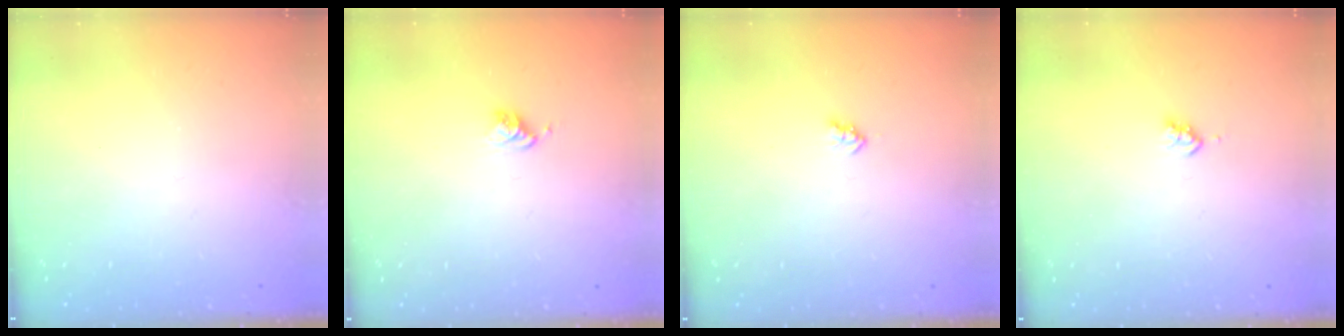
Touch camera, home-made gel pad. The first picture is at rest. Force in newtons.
{"total": 3.5, "press": 3.5, "slide": 0.4}
{"total": 2.2, "press": 2.1, "slide": 0.4}
{"total": 2.3, "press": 2.3, "slide": 0.4}